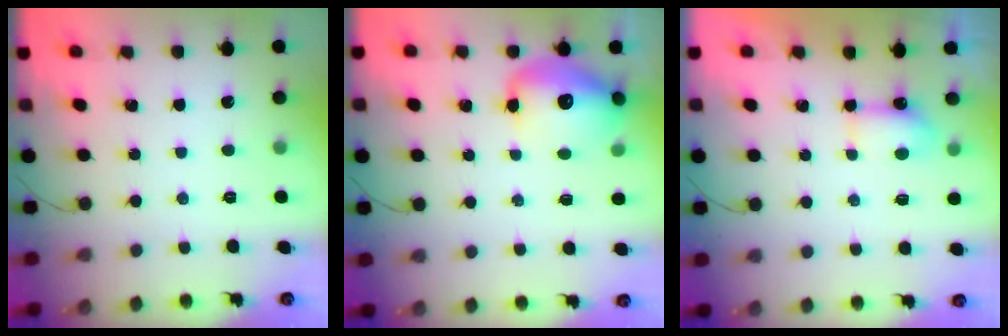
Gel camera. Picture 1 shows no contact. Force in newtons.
{"total": 14.2, "press": 13.7, "slide": 3.7}
{"total": 4.2, "press": 4.0, "slide": 1.0}